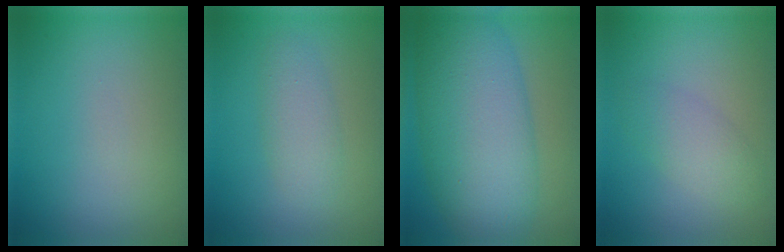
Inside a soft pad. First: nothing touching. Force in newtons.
{"total": 2.5, "press": 2.5, "slide": 0.1}
{"total": 10.5, "press": 10.5, "slide": 0.2}
{"total": 2.4, "press": 2.4, "slide": 0.1}